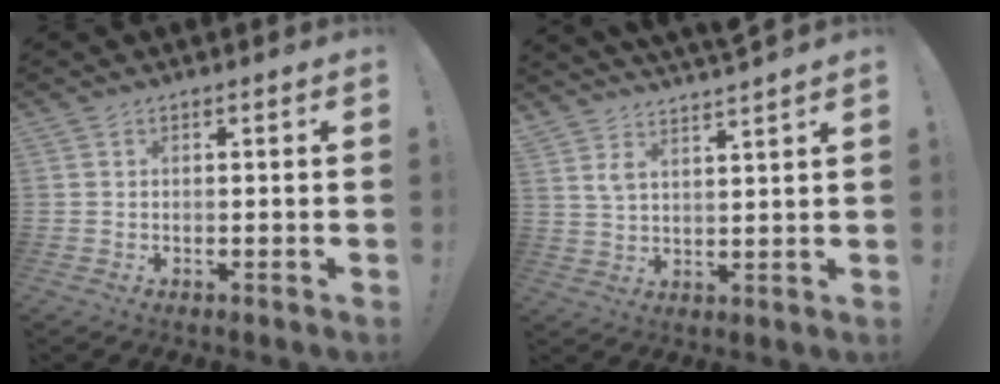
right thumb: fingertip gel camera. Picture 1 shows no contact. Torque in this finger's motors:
{"motor_torque": [-0.28, 0.29, 0.06, 0.04, 0.09]}